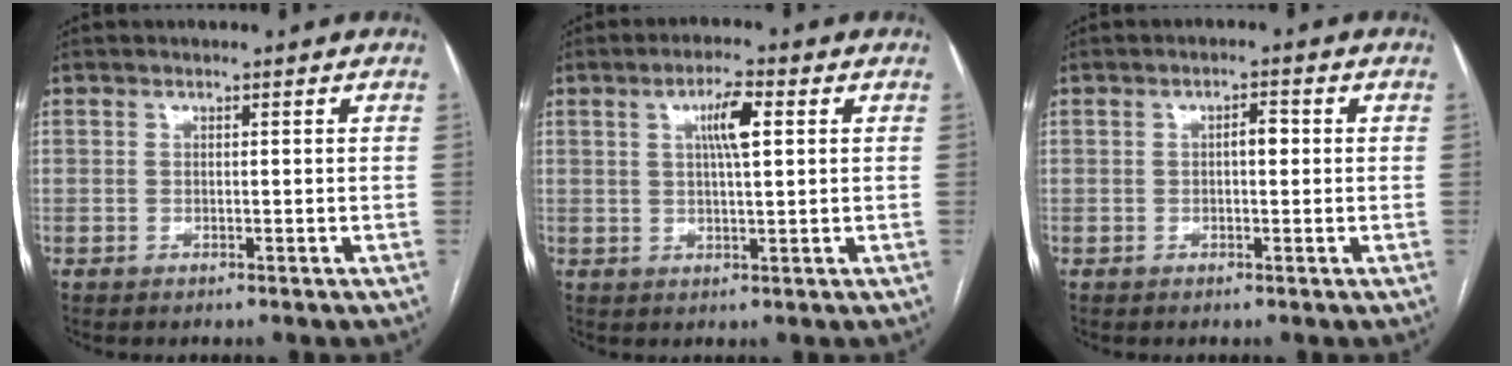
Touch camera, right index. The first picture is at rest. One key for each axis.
{"total": 5.2, "fx": 1.6, "fy": 0.7, "fz": 4.9, "tx": -0.088, "ty": 0.006, "tz": 0.027}
{"total": 2.1, "fx": 0.1, "fy": 0.9, "fz": 1.9, "tx": -0.027, "ty": 0.008, "tz": -0.001}